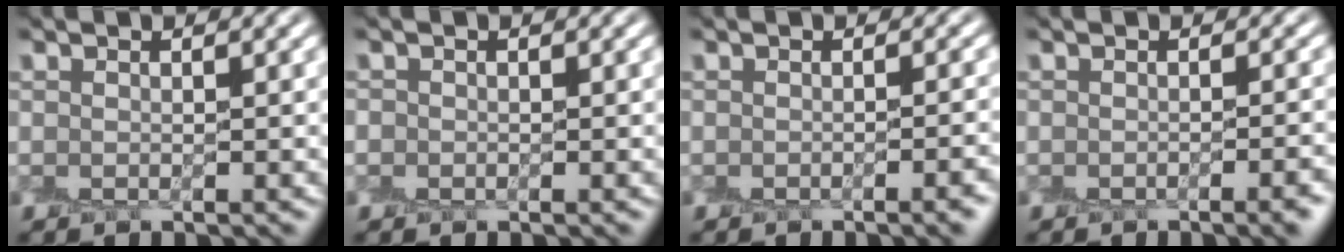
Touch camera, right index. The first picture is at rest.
{"total": 0.6, "force": [-0.3, 0.5, -0.1], "torque": [0.002, 0.004, -0.007]}
{"total": 3.0, "force": [-1.8, 0.7, 2.2], "torque": [-0.017, -0.004, -0.021]}
{"total": 3.5, "force": [-2.1, 0.8, 2.6], "torque": [-0.020, -0.007, -0.023]}